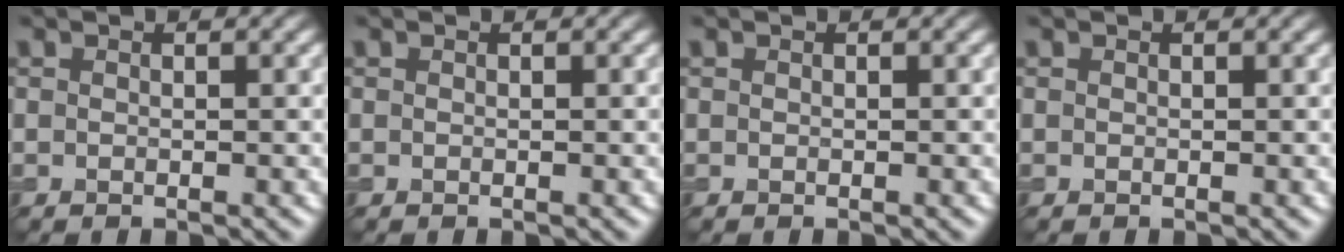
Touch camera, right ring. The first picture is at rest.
{"total": 0.0}
{"total": 0.0}
{"total": 0.0}